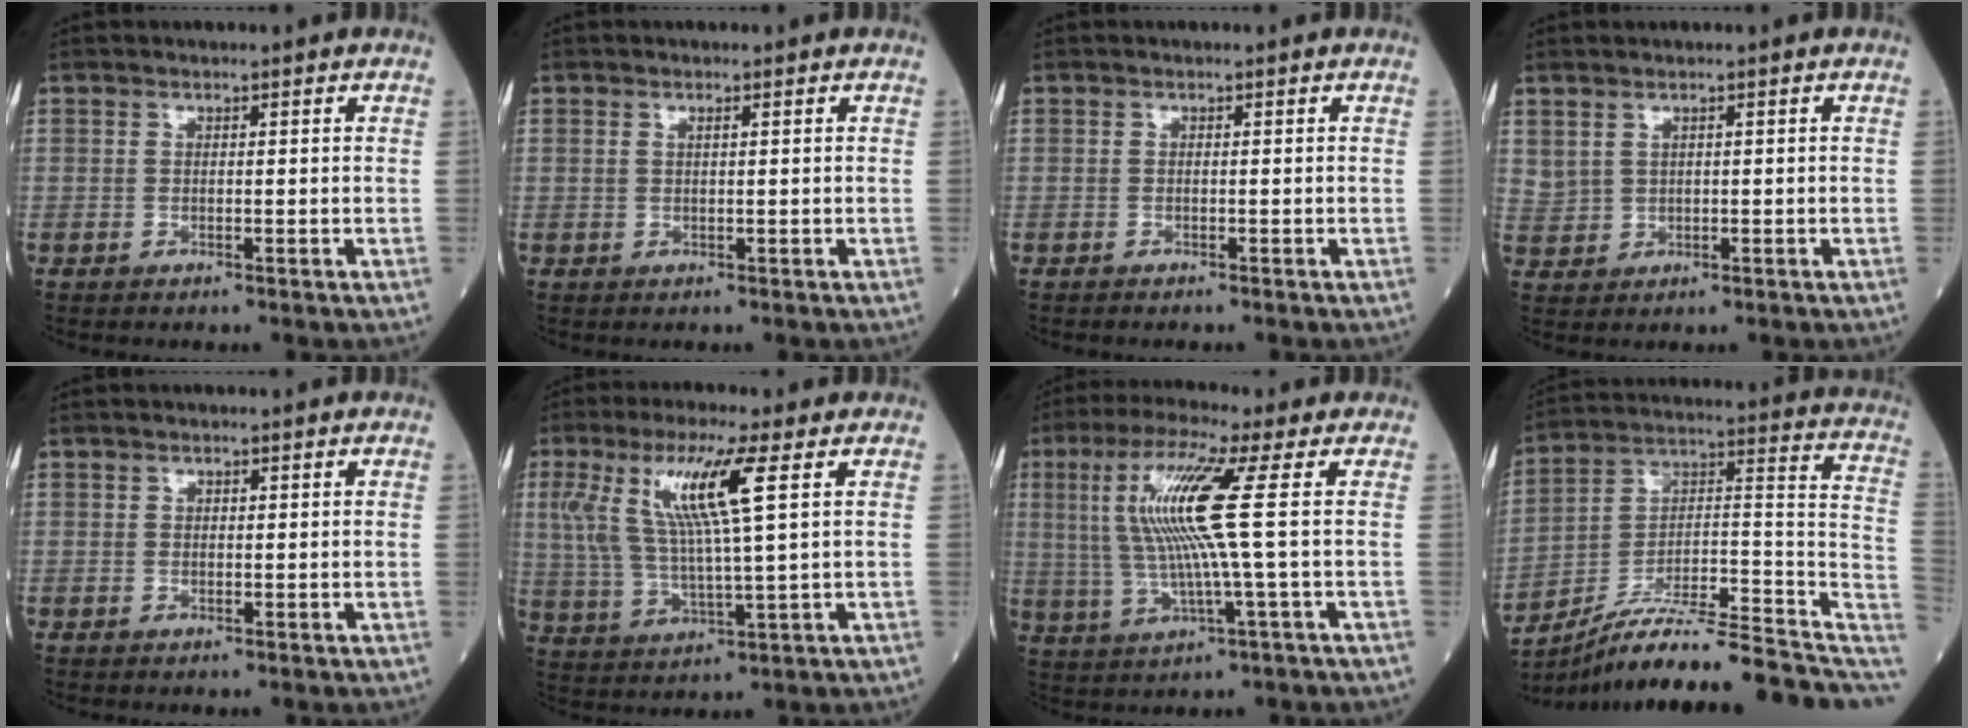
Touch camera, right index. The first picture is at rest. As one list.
[{"total": 0.7, "force": [0.5, 0.1, 0.5], "torque": [-0.018, 0.006, 0.011]}, {"total": 0.6, "force": [-0.6, 0.0, 0.2], "torque": [0.001, -0.001, -0.011]}, {"total": 2.8, "force": [1.8, 1.9, 0.9], "torque": [-0.027, 0.005, 0.048]}, {"total": 0.6, "force": [0.2, 0.5, 0.4], "torque": [-0.006, 0.000, 0.003]}, {"total": 11.6, "force": [4.1, 0.4, 10.9], "torque": [-0.238, 0.007, 0.079]}, {"total": 11.8, "force": [2.0, -1.0, 11.6], "torque": [-0.243, 0.009, 0.036]}, {"total": 21.9, "force": [-18.8, 1.9, 11.0], "torque": [-0.119, 0.037, -0.293]}]